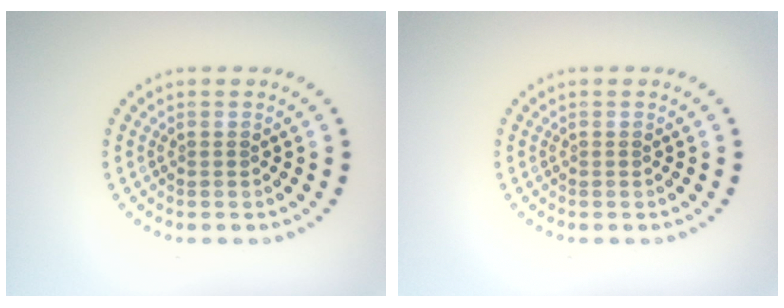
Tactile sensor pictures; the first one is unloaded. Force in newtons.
{"total": 0.0}